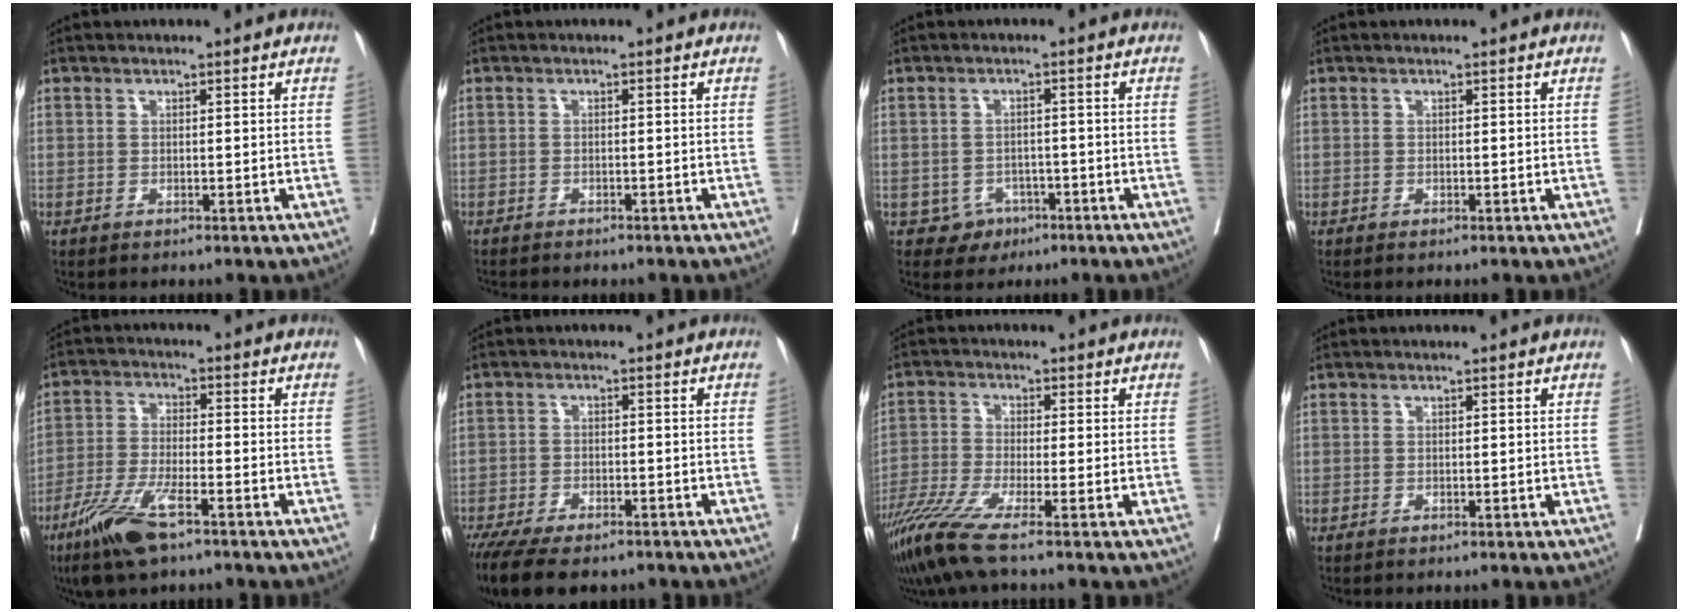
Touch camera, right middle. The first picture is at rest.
{"total": 3.6, "force": [-3.1, 1.0, 1.5], "torque": [-0.024, -0.006, -0.036]}
{"total": 3.7, "force": [-1.8, 3.1, 0.4], "torque": [0.000, 0.011, -0.020]}
{"total": 0.0}
{"total": 9.8, "force": [-6.2, 1.8, 7.4], "torque": [-0.155, -0.022, -0.114]}
{"total": 12.6, "force": [-9.8, 4.2, 6.6], "torque": [-0.129, -0.013, -0.150]}
{"total": 7.8, "force": [-5.5, -0.7, 5.4], "torque": [-0.112, -0.029, -0.109]}
{"total": 0.0}